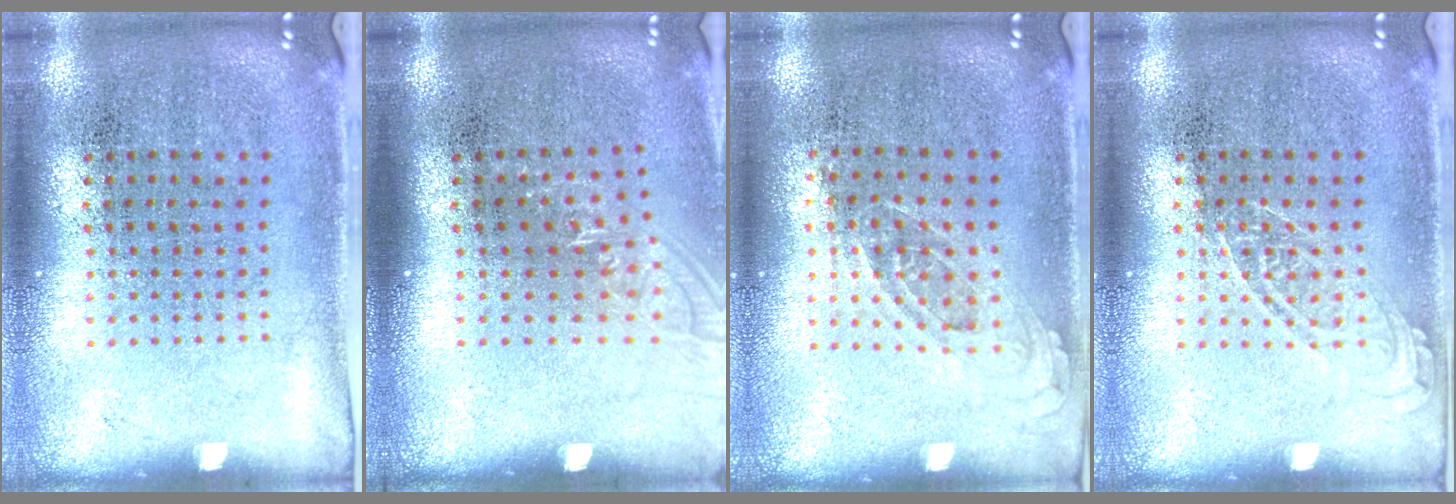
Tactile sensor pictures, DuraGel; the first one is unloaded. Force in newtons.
{"total": 1.1, "press": 1.0, "slide": 0.5}
{"total": 0.8, "press": 0.7, "slide": 0.4}
{"total": 1.6, "press": 1.5, "slide": 0.3}